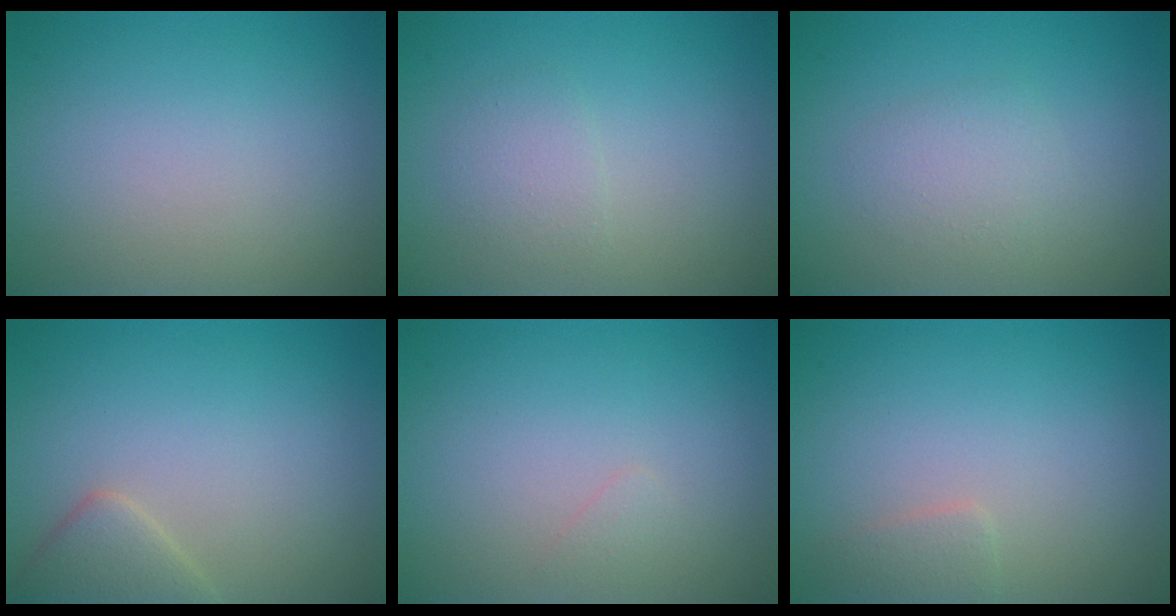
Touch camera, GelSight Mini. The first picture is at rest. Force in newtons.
{"total": 1.6, "press": 1.6, "slide": 0.1}
{"total": 1.9, "press": 1.9, "slide": 0.0}
{"total": 2.7, "press": 2.7, "slide": 0.2}
{"total": 0.6, "press": 0.6, "slide": 0.1}
{"total": 1.2, "press": 1.2, "slide": 0.0}